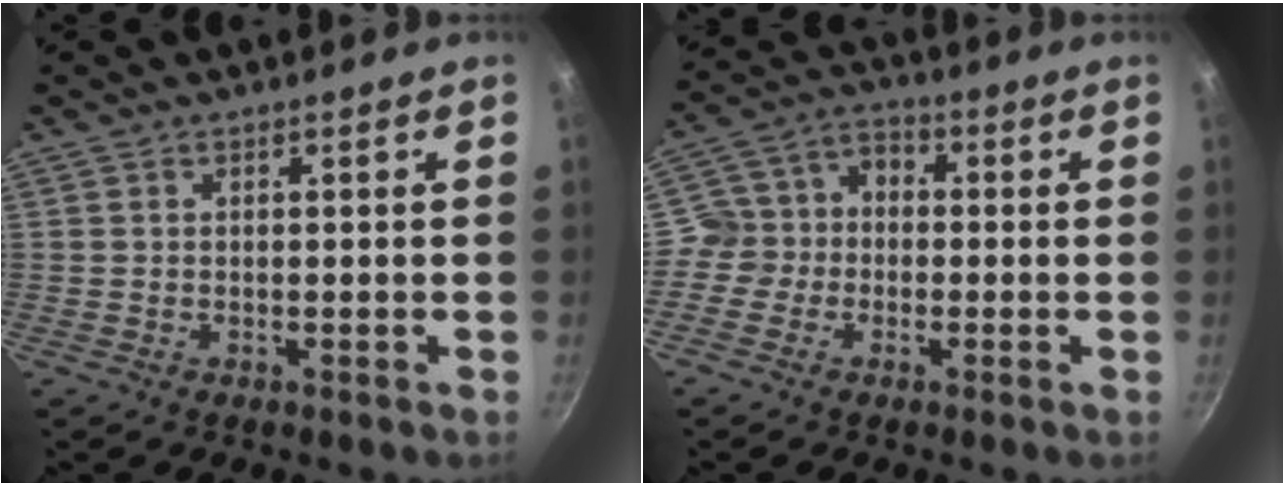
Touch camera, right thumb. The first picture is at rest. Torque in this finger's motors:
{"motor_torque": [0.12, -0.08, 0.05, 0.10, 0.04]}